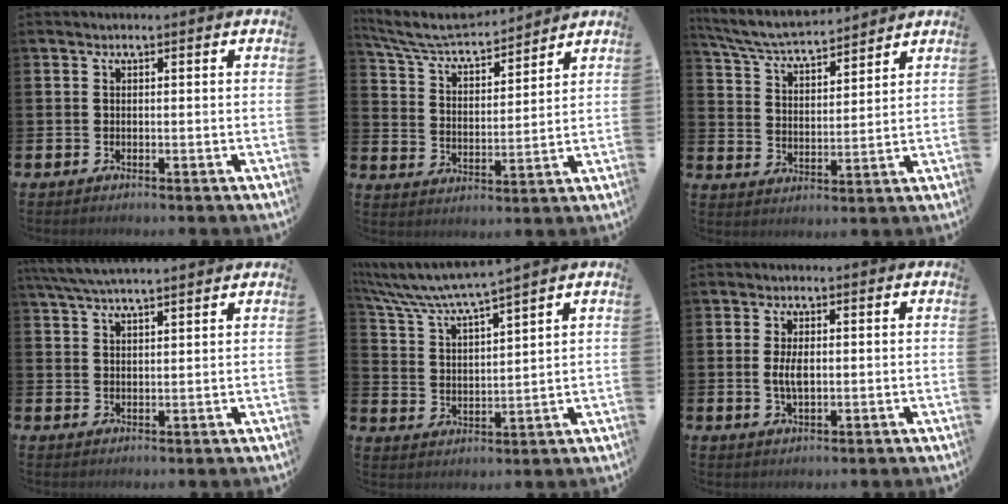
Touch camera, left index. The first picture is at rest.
{"total": 7.1, "force": [6.7, 1.1, 2.1], "torque": [-0.075, -0.048, 0.116]}
{"total": 6.0, "force": [5.8, 0.6, 1.6], "torque": [-0.060, -0.034, 0.100]}
{"total": 5.0, "force": [4.6, 0.3, 1.8], "torque": [-0.055, -0.011, 0.086]}
{"total": 5.9, "force": [5.5, 0.0, 2.1], "torque": [-0.071, -0.037, 0.092]}
{"total": 3.3, "force": [0.1, 1.6, 2.9], "torque": [-0.050, 0.002, -0.001]}